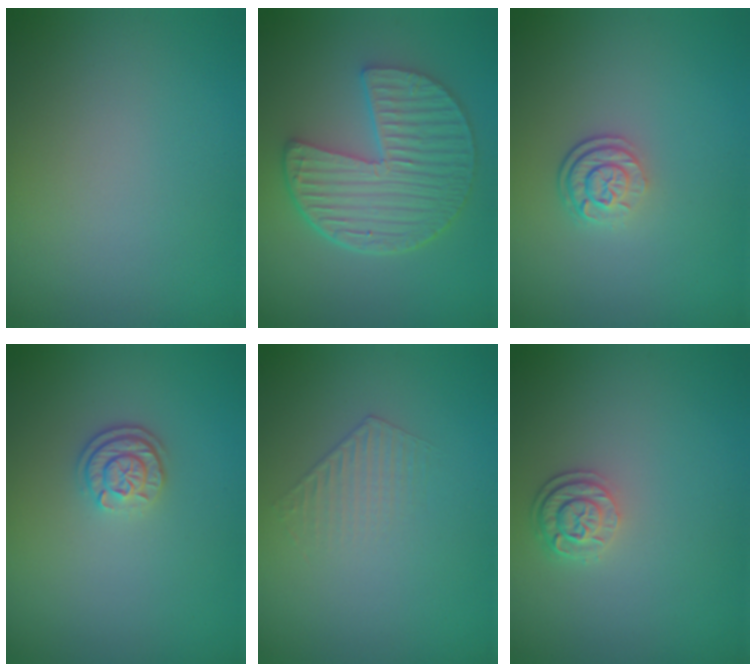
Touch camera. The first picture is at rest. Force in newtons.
{"total": 6.2, "press": 4.8, "slide": 4.0}
{"total": 2.5, "press": 1.9, "slide": 1.6}
{"total": 2.2, "press": 1.8, "slide": 1.3}
{"total": 1.0, "press": 0.4, "slide": 0.9}
{"total": 2.3, "press": 1.8, "slide": 1.4}